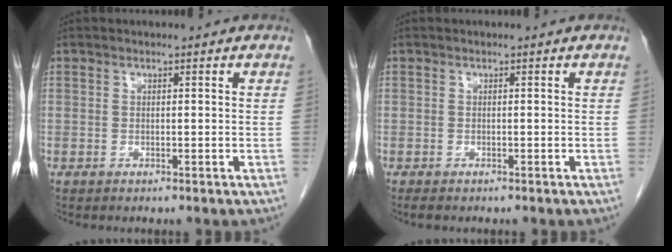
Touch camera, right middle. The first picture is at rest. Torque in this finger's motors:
{"motor_torque": [0.49, -0.10, -0.01, 0.01]}